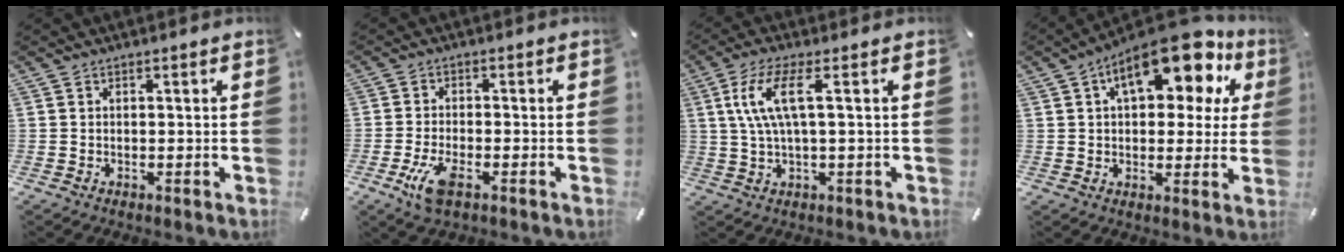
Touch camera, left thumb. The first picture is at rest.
{"total": 6.0, "force": [-2.9, 2.3, 4.7], "torque": [-0.111, -0.003, -0.055]}
{"total": 9.0, "force": [2.0, 2.4, 8.4], "torque": [-0.176, -0.001, 0.030]}
{"total": 16.7, "force": [8.8, 7.9, 11.9], "torque": [-0.174, -0.039, 0.145]}